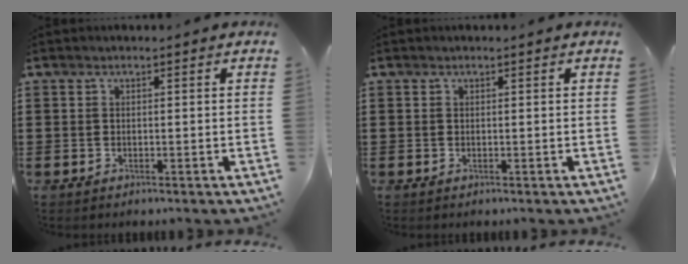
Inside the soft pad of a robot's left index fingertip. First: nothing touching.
{"total": 0.0}